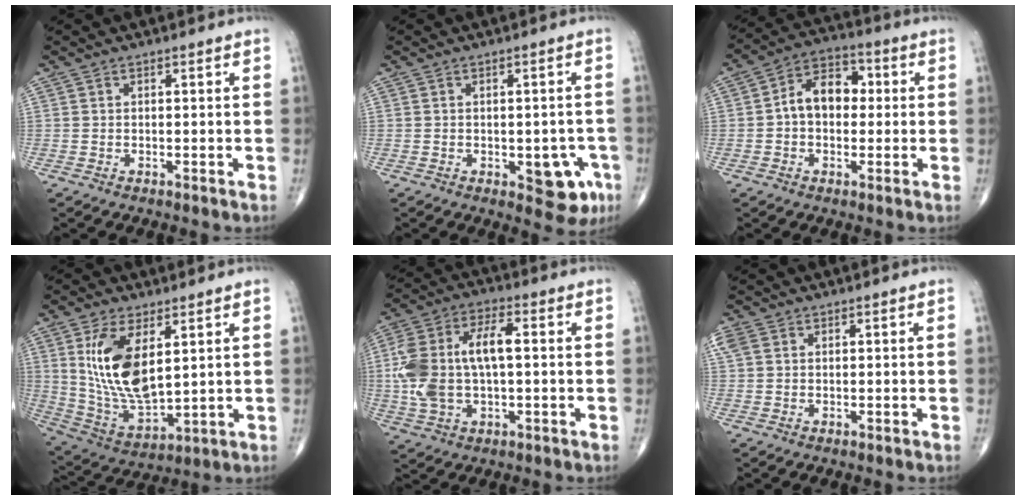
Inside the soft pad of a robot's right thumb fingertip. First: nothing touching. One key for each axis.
{"total": 7.4, "fx": -2.5, "fy": 3.7, "fz": 5.9, "tx": -0.039, "ty": 0.007, "tz": -0.023}
{"total": 9.5, "fx": 0.4, "fy": 6.7, "fz": 6.8, "tx": -0.087, "ty": 0.030, "tz": -0.004}
{"total": 15.0, "fx": 4.4, "fy": 7.1, "fz": 12.5, "tx": -0.234, "ty": -0.026, "tz": 0.102}
{"total": 15.2, "fx": 0.6, "fy": 7.9, "fz": 13.0, "tx": -0.279, "ty": 0.025, "tz": 0.013}
{"total": 3.2, "fx": 1.1, "fy": 2.4, "fz": 1.7, "tx": -0.054, "ty": 0.016, "tz": 0.029}